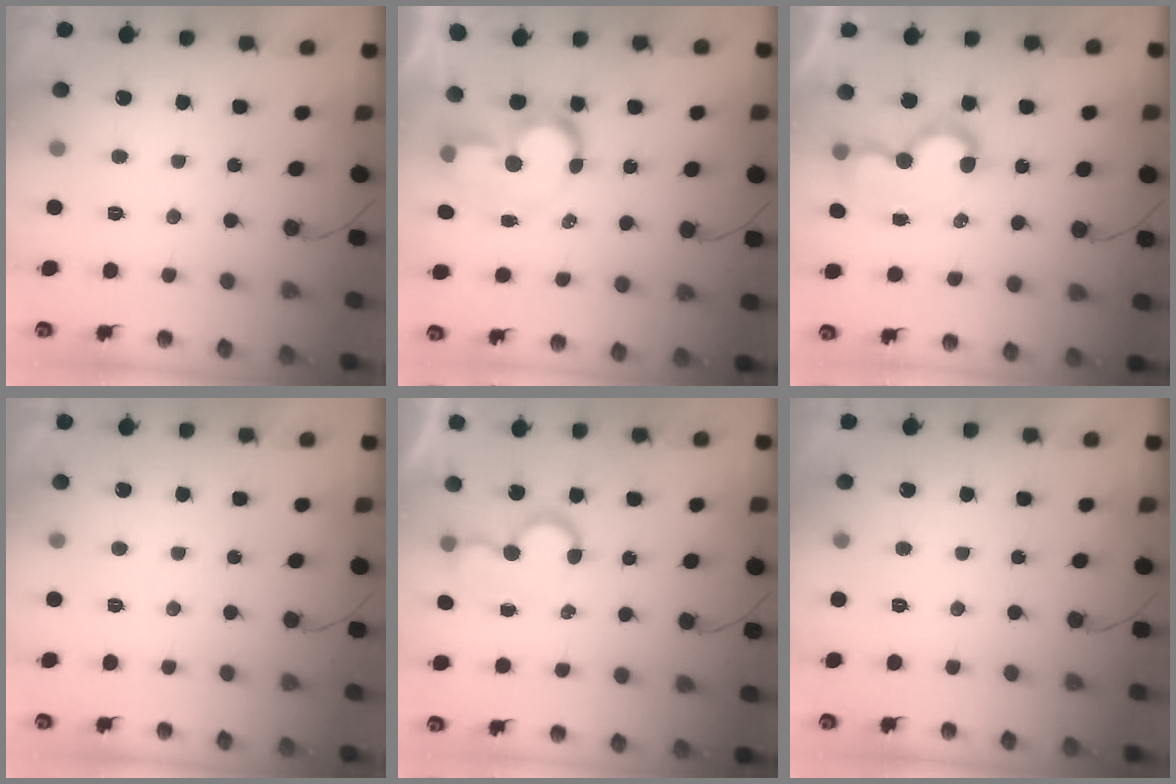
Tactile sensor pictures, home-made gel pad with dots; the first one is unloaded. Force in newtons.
{"total": 9.3, "press": 9.3, "slide": 0.9}
{"total": 8.3, "press": 8.3, "slide": 0.1}
{"total": 1.7, "press": 1.6, "slide": 0.0}
{"total": 6.2, "press": 6.1, "slide": 0.7}
{"total": 0.0}